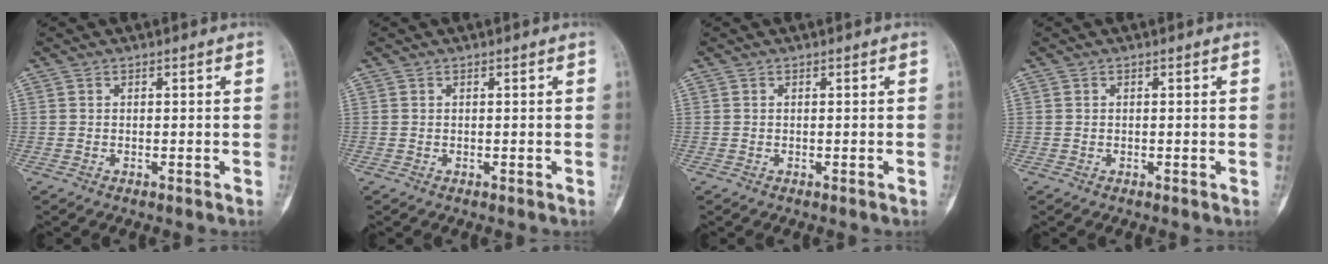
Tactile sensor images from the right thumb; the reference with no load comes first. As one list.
[{"total": 0.0}, {"total": 0.0}, {"total": 0.0}]